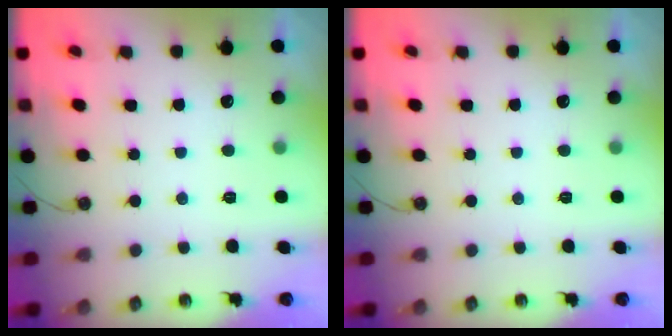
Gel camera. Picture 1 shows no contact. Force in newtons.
{"total": 0.0}